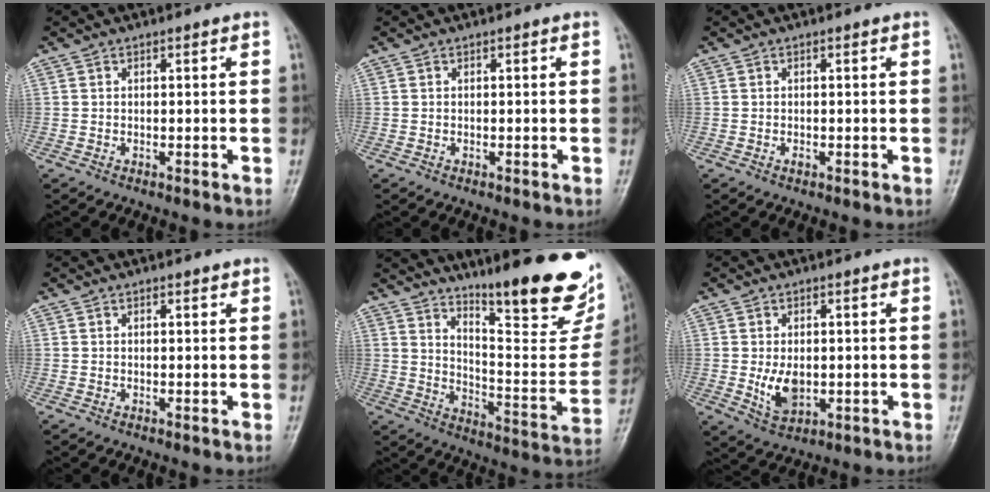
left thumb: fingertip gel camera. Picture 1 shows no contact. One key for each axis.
{"total": 0.0}
{"total": 0.5, "fx": -0.1, "fy": 0.3, "fz": 0.4, "tx": -0.006, "ty": -0.001, "tz": -0.002}
{"total": 0.6, "fx": 0.5, "fy": 0.2, "fz": 0.3, "tx": -0.008, "ty": -0.003, "tz": 0.006}
{"total": 25.5, "fx": 17.7, "fy": 5.9, "fz": 17.4, "tx": -0.211, "ty": -0.101, "tz": 0.251}
{"total": 5.7, "fx": -0.2, "fy": 3.6, "fz": 4.4, "tx": -0.069, "ty": -0.012, "tz": 0.008}